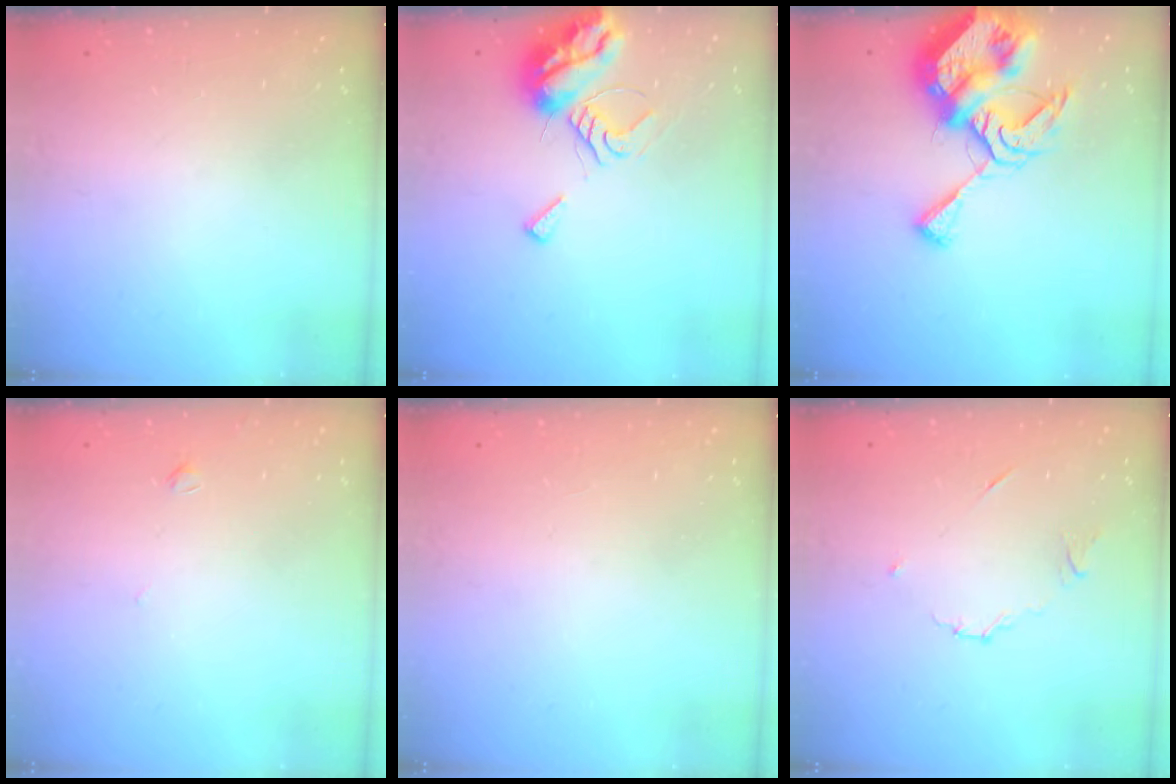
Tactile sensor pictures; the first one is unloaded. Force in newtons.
{"total": 9.3, "press": 9.3, "slide": 0.9}
{"total": 14.1, "press": 14.0, "slide": 1.5}
{"total": 1.5, "press": 1.4, "slide": 0.5}
{"total": 1.7, "press": 1.6, "slide": 0.2}
{"total": 5.5, "press": 5.5, "slide": 0.6}